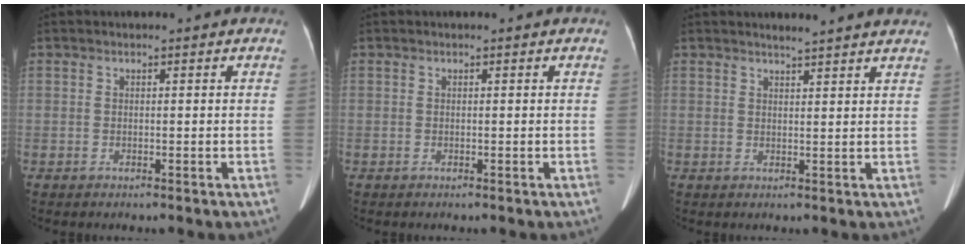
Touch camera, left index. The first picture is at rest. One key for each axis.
{"total": 0.0}
{"total": 6.1, "fx": 5.6, "fy": -0.2, "fz": 2.3, "tx": -0.034, "ty": 0.009, "tz": 0.058}